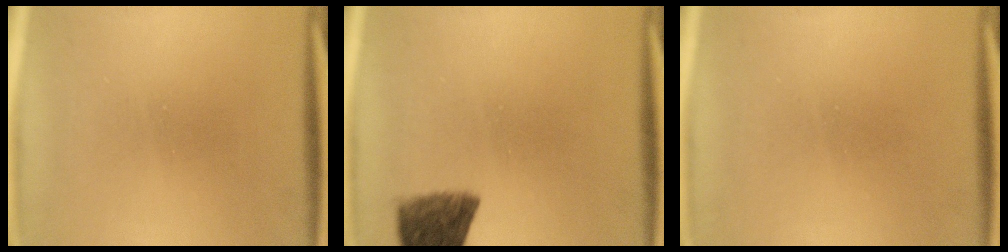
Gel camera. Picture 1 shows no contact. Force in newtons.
{"total": 8.0}
{"total": 1.7}